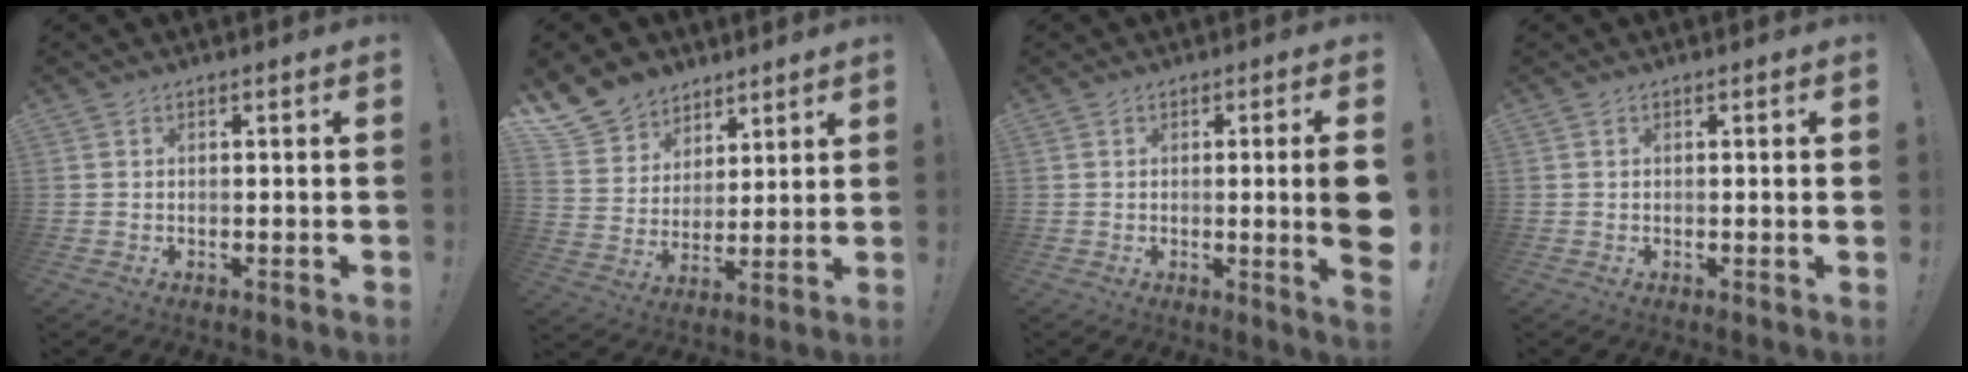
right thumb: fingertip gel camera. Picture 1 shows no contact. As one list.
[{"total": 11.4, "force": [7.9, 8.0, 2.0], "torque": [-0.039, -0.062, 0.159]}, {"total": 8.3, "force": [0.1, -0.5, 8.3], "torque": [-0.130, -0.009, -0.001]}, {"total": 1.2, "force": [0.2, -0.4, 1.1], "torque": [-0.018, -0.001, 0.001]}]